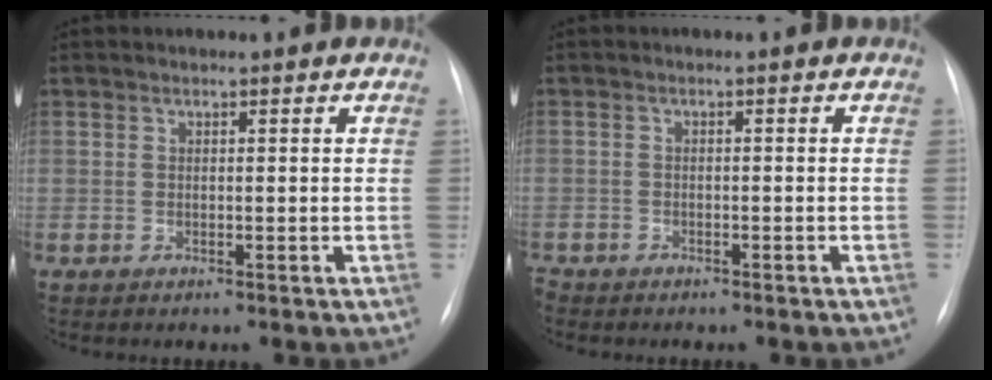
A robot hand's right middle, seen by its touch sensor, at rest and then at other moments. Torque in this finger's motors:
{"motor_torque": [0.39, -0.48, 0.14, -0.21]}